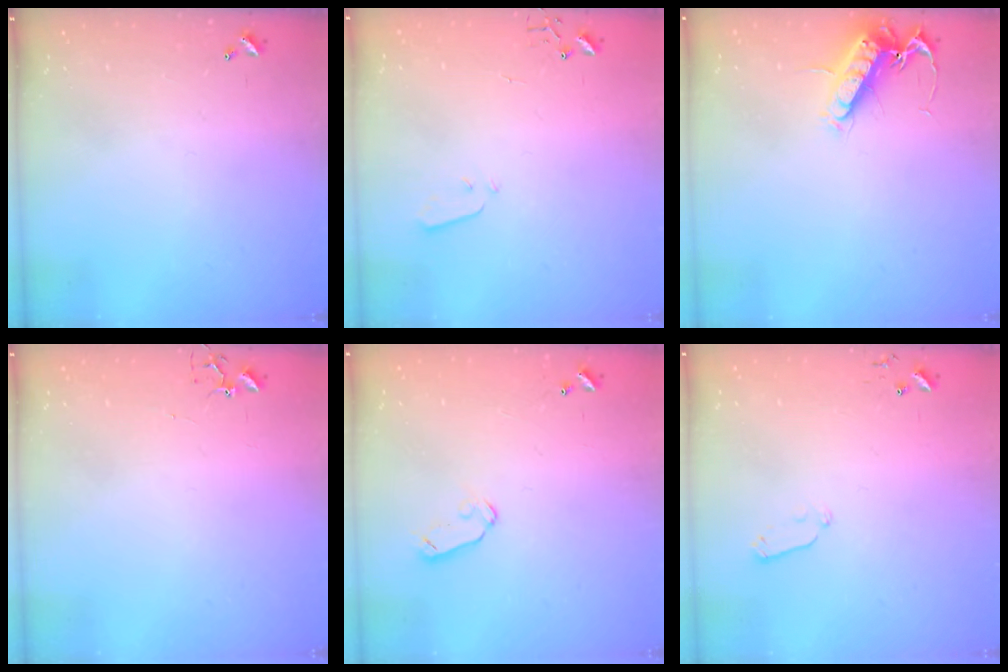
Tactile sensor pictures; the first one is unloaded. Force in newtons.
{"total": 2.9, "press": 2.9, "slide": 0.1}
{"total": 14.1, "press": 13.9, "slide": 1.9}
{"total": 3.9, "press": 3.8, "slide": 0.6}
{"total": 6.4, "press": 6.3, "slide": 1.0}
{"total": 5.1, "press": 5.0, "slide": 0.8}